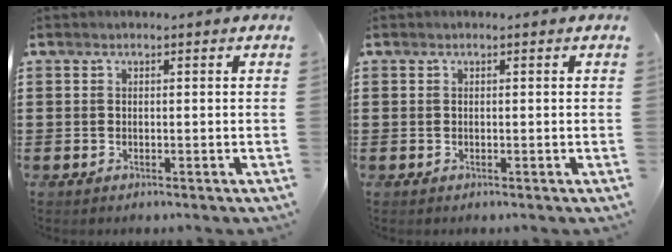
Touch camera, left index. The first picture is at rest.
{"total": 0.0}